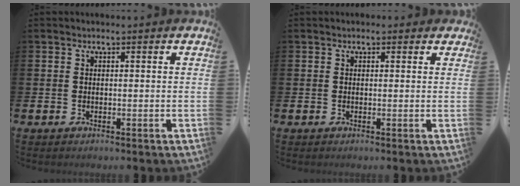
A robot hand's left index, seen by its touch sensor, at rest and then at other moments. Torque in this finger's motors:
{"motor_torque": [0.92, -1.22, 0.27, 0.01]}